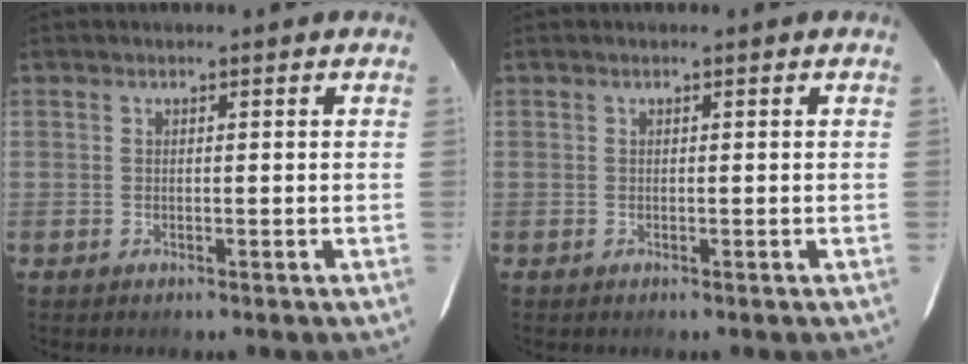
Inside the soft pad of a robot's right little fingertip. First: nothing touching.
{"total": 0.0}